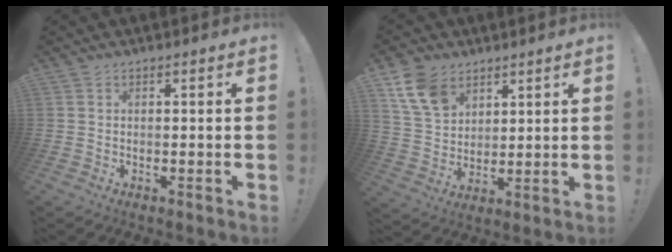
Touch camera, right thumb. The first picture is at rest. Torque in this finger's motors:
{"motor_torque": [-0.48, 0.89, 0.16, 0.10, -0.03]}